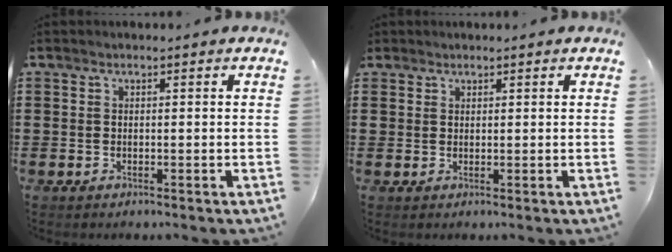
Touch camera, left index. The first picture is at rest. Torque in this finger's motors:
{"motor_torque": [0.02, 0.03, -0.02, -0.04]}